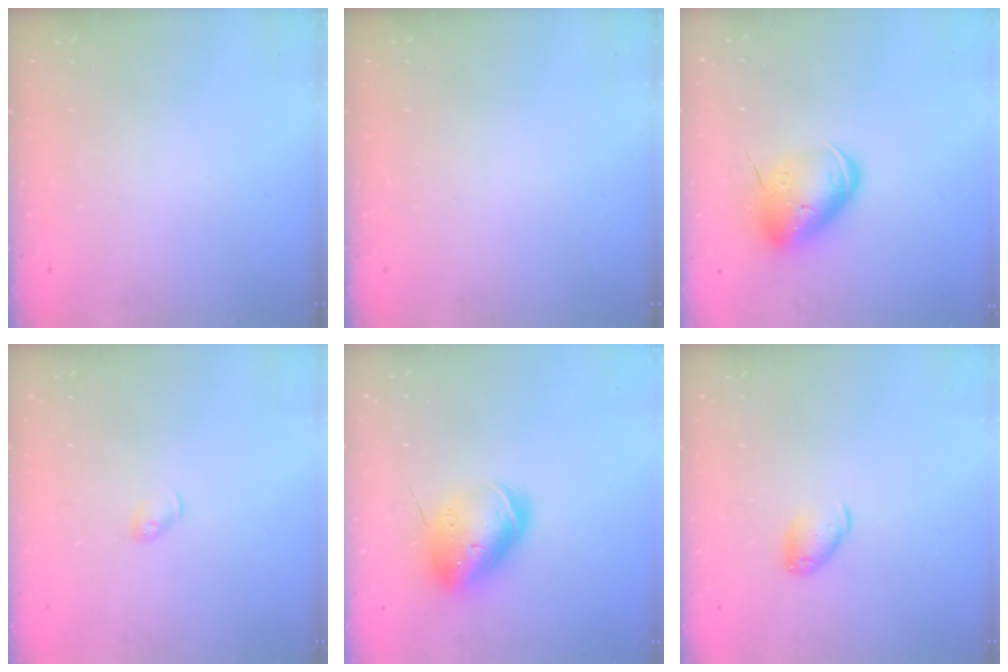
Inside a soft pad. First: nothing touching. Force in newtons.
{"total": 0.0}
{"total": 11.6, "press": 11.5, "slide": 1.9}
{"total": 3.6, "press": 3.5, "slide": 0.8}
{"total": 12.9, "press": 12.8, "slide": 2.0}
{"total": 7.3, "press": 7.2, "slide": 0.9}